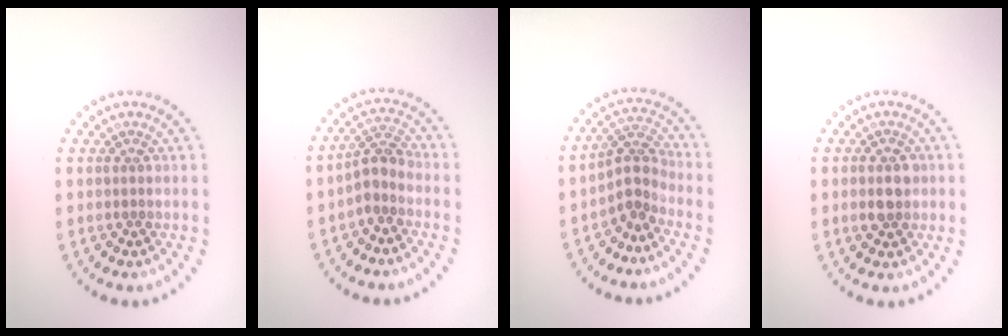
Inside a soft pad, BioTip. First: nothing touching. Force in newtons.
{"total": 2.5, "press": 2.0, "slide": 1.6}
{"total": 2.9, "press": 2.1, "slide": 2.0}
{"total": 2.6, "press": 2.6, "slide": 0.1}